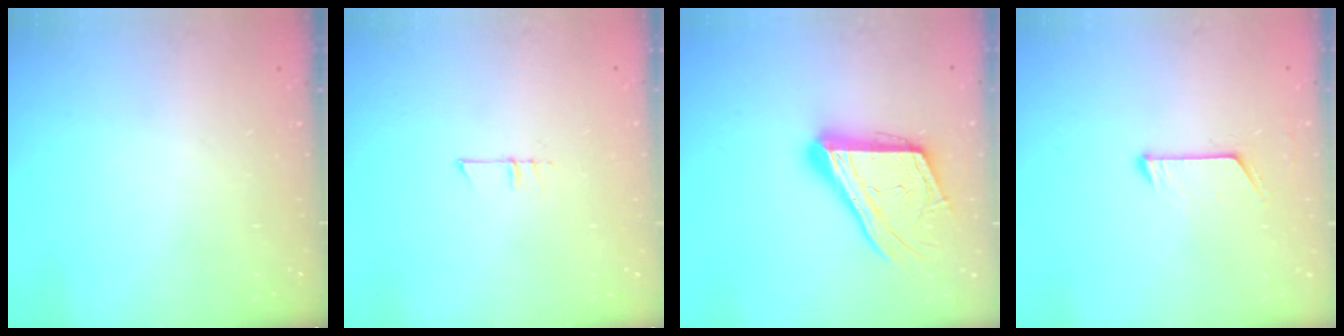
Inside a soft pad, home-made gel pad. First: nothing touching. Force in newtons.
{"total": 4.6, "press": 4.6, "slide": 0.4}
{"total": 19.1, "press": 18.9, "slide": 2.6}
{"total": 6.3, "press": 6.3, "slide": 0.5}